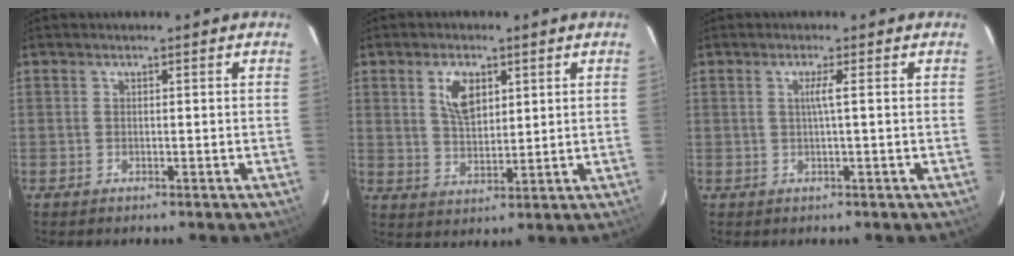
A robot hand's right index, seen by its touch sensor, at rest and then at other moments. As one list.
[{"total": 6.6, "force": [2.8, 3.6, 4.8], "torque": [-0.087, 0.007, 0.055]}, {"total": 1.7, "force": [0.2, -0.6, 1.6], "torque": [-0.029, -0.003, 0.002]}]